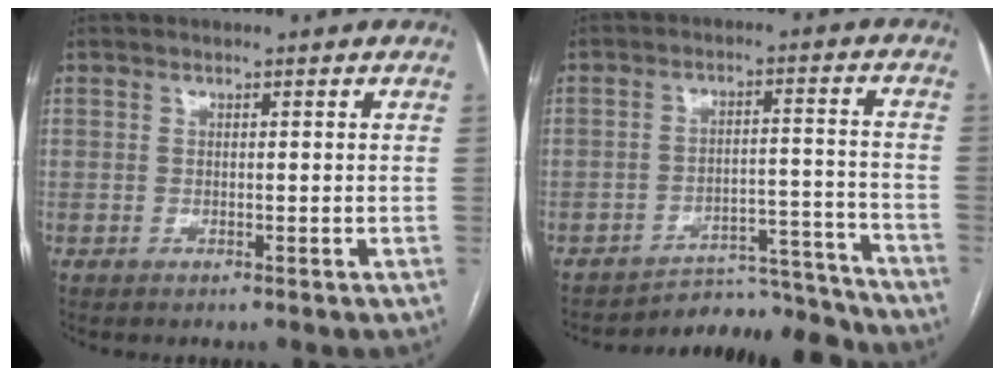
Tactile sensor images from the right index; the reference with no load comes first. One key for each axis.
{"total": 12.0, "fx": -11.9, "fy": 0.8, "fz": -0.5, "tx": 0.022, "ty": 0.034, "tz": -0.174}